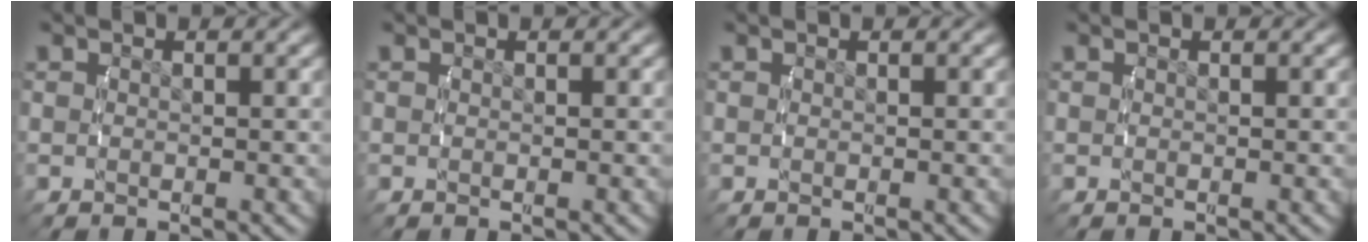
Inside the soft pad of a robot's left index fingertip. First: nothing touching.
{"total": 0.0}
{"total": 0.0}
{"total": 0.0}